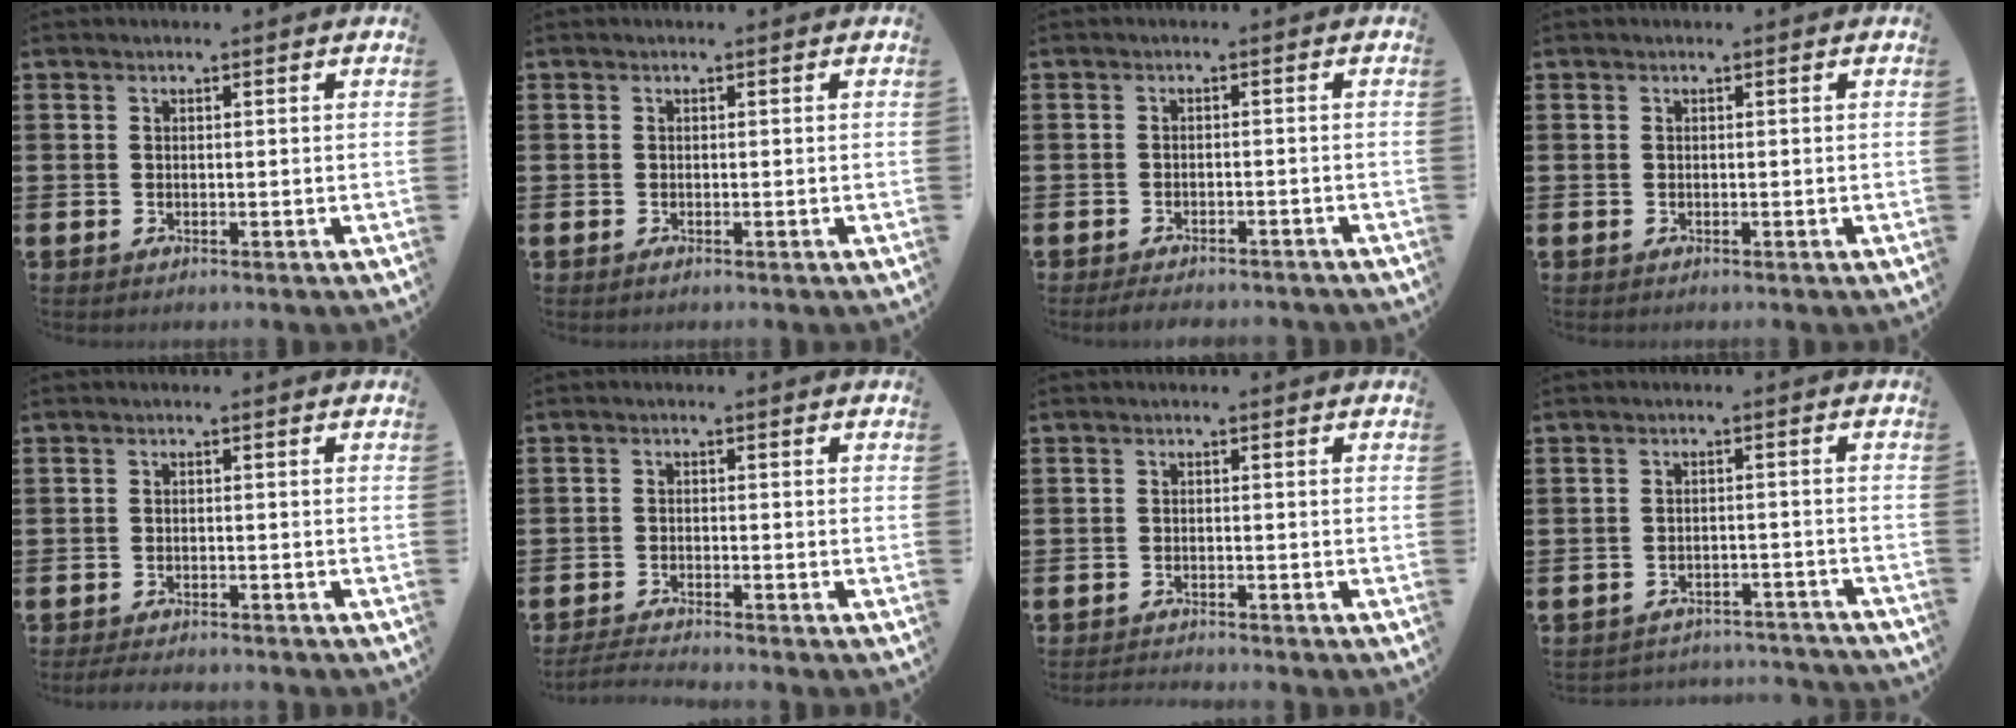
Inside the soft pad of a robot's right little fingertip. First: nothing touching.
{"total": 0.0}
{"total": 1.7, "force": [-1.6, 0.1, 0.4], "torque": [-0.010, 0.003, -0.033]}
{"total": 0.0}
{"total": 1.4, "force": [-1.4, 0.1, 0.3], "torque": [-0.007, 0.001, -0.029]}
{"total": 1.8, "force": [-1.7, -0.2, 0.5], "torque": [-0.008, 0.003, -0.035]}
{"total": 1.1, "force": [-1.1, -0.1, 0.0], "torque": [-0.003, 0.000, -0.023]}
{"total": 2.5, "force": [-2.5, 0.1, -0.2], "torque": [-0.002, 0.001, -0.055]}